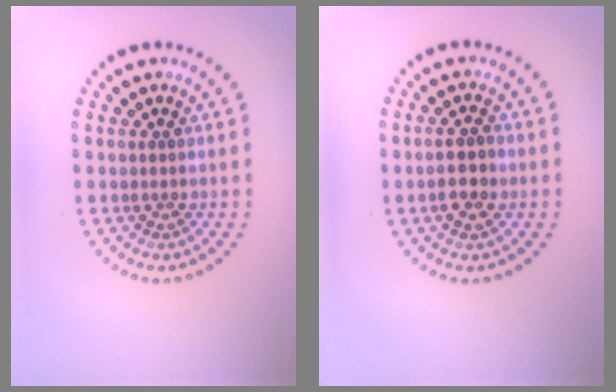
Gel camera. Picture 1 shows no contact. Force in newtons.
{"total": 2.6, "press": 2.6, "slide": 0.4}